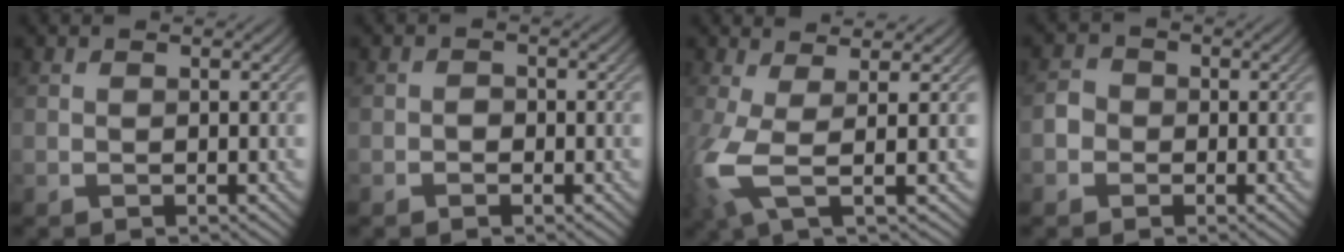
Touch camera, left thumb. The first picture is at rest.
{"total": 1.1, "force": [-0.5, 0.8, 0.4], "torque": [-0.004, 0.000, -0.010]}
{"total": 6.0, "force": [0.0, 1.4, 5.8], "torque": [-0.134, -0.003, -0.007]}
{"total": 2.0, "force": [-0.7, 1.8, 0.4], "torque": [-0.003, 0.006, -0.020]}